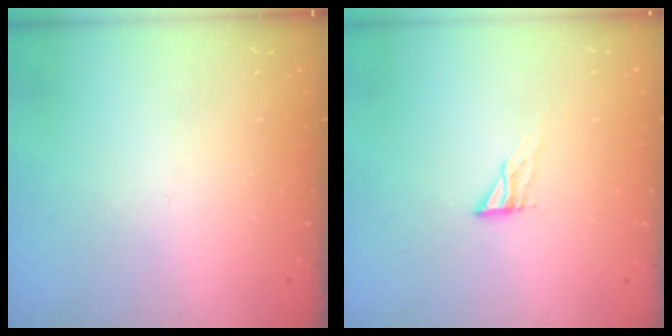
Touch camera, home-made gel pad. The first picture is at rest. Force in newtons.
{"total": 4.5, "press": 4.4, "slide": 0.4}